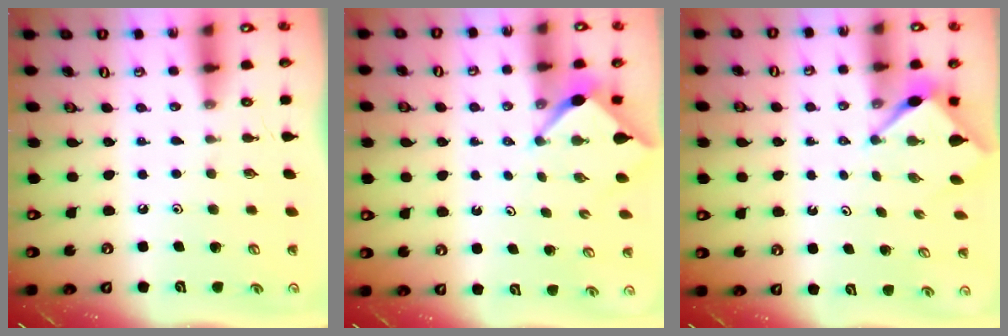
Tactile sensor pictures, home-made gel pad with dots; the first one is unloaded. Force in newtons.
{"total": 3.4, "press": 3.4, "slide": 0.2}
{"total": 2.9, "press": 2.9, "slide": 0.3}